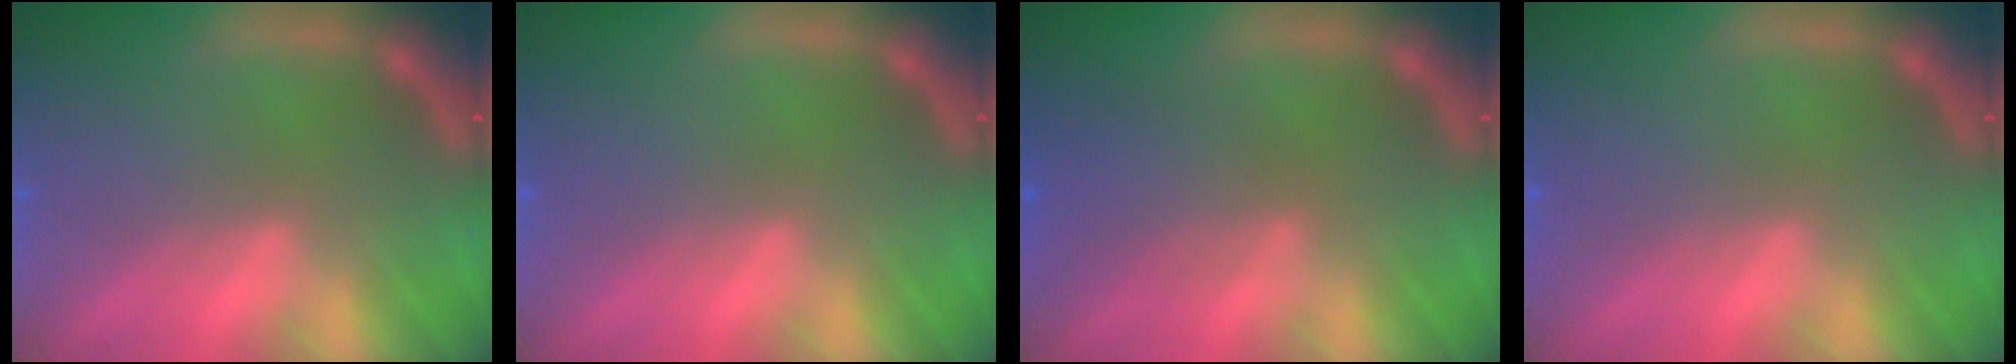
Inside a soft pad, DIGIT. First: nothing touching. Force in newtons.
{"total": 0.0}
{"total": 3.5}
{"total": 0.0}